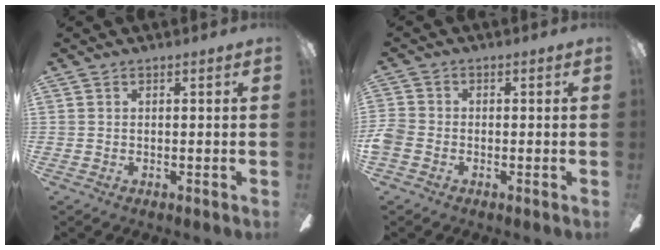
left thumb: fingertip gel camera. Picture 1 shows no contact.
{"total": 3.5, "force": [-1.5, 2.7, 1.6], "torque": [-0.029, 0.012, -0.029]}